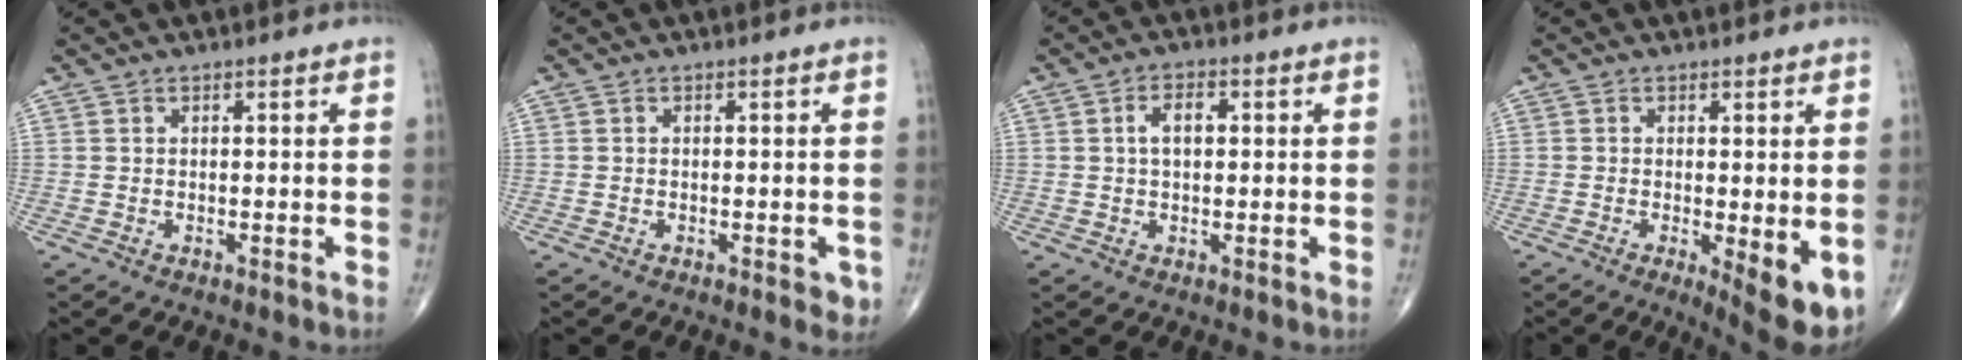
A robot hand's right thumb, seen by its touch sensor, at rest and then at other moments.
{"total": 2.4, "force": [-0.9, 1.1, 1.9], "torque": [-0.013, -0.001, -0.010]}
{"total": 4.1, "force": [0.6, 2.2, 3.3], "torque": [-0.055, 0.009, 0.008]}
{"total": 7.2, "force": [-1.6, 2.0, 6.7], "torque": [-0.093, -0.020, -0.022]}